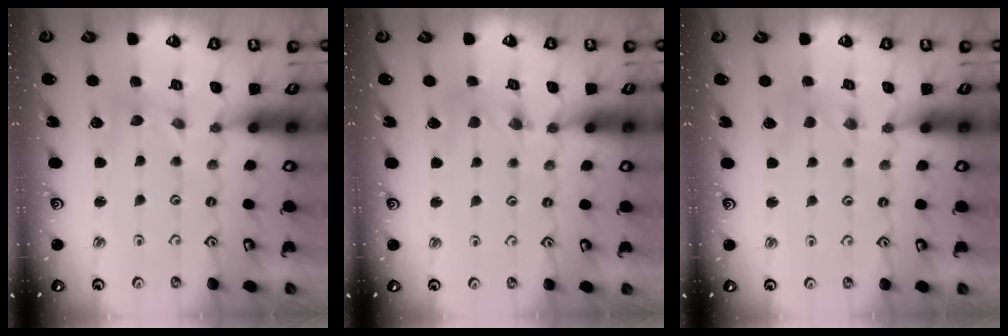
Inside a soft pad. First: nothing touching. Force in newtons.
{"total": 1.6, "press": 1.6, "slide": 0.2}
{"total": 0.0}